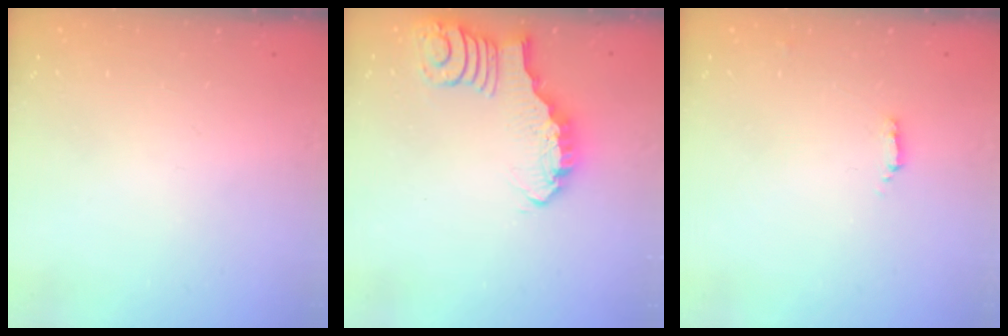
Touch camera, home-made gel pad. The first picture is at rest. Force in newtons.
{"total": 3.2, "press": 3.2, "slide": 0.3}
{"total": 1.3, "press": 1.3, "slide": 0.4}